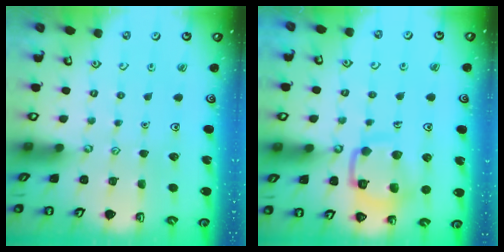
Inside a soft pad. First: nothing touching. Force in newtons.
{"total": 13.0, "press": 12.9, "slide": 1.3}